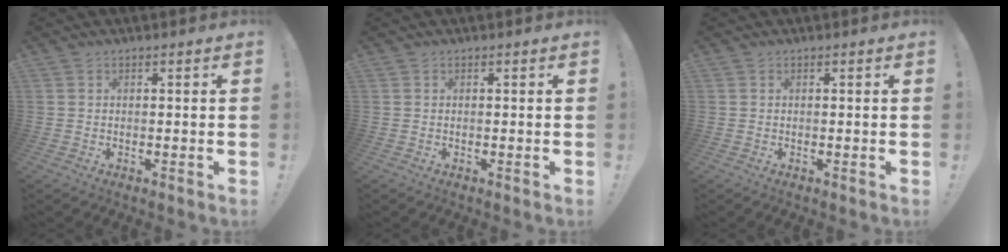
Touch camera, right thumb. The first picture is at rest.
{"total": 0.0}
{"total": 0.0}